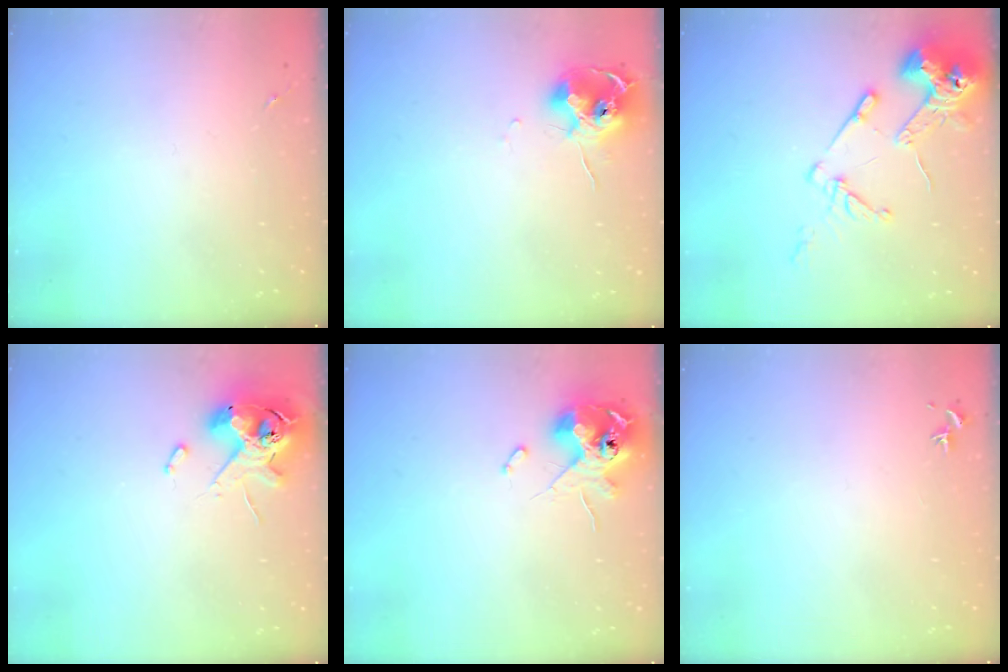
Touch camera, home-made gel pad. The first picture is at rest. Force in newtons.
{"total": 10.6, "press": 10.5, "slide": 0.8}
{"total": 14.1, "press": 13.9, "slide": 2.0}
{"total": 12.1, "press": 11.9, "slide": 1.9}
{"total": 11.6, "press": 11.4, "slide": 2.1}
{"total": 0.7, "press": 0.5, "slide": 0.4}